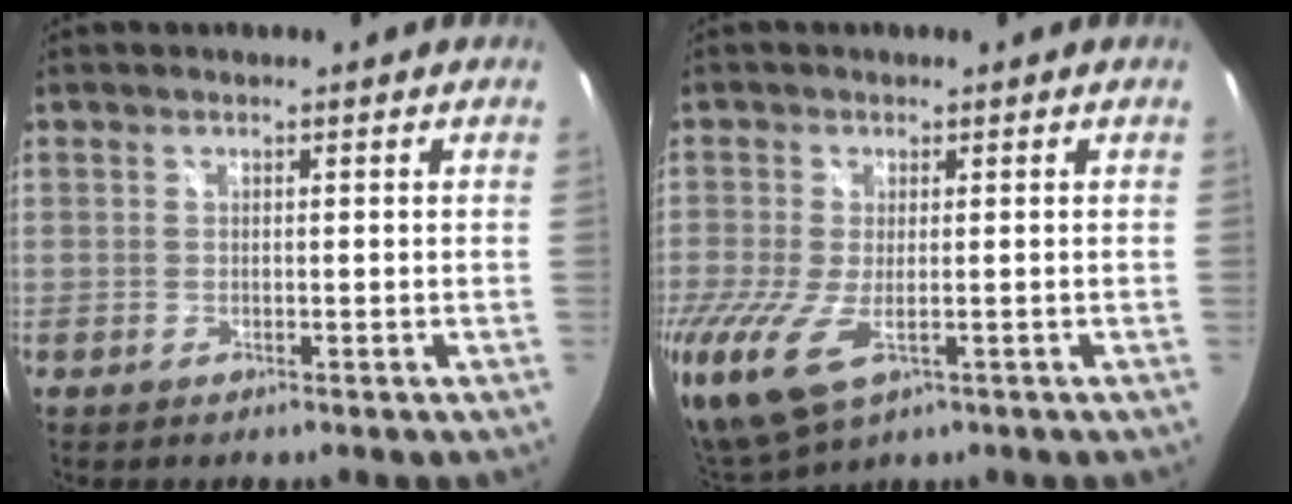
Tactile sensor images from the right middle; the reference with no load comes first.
{"total": 7.0, "force": [-2.4, 3.6, 5.6], "torque": [-0.123, -0.022, -0.042]}